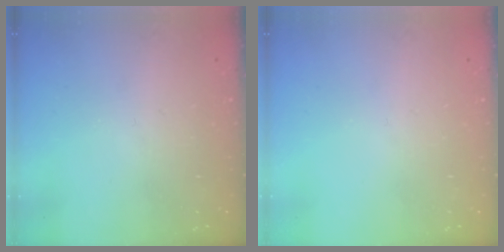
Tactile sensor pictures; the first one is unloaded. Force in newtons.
{"total": 0.0}